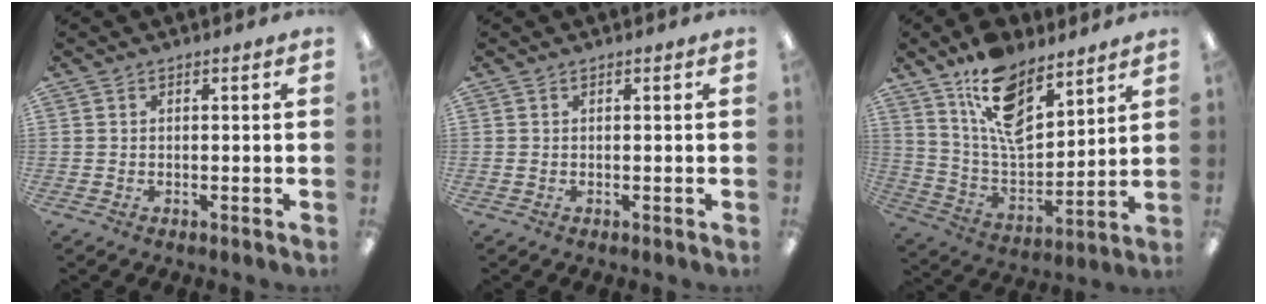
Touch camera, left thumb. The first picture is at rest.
{"total": 0.0}
{"total": 15.1, "force": [10.2, 7.1, 8.5], "torque": [-0.152, -0.057, 0.188]}